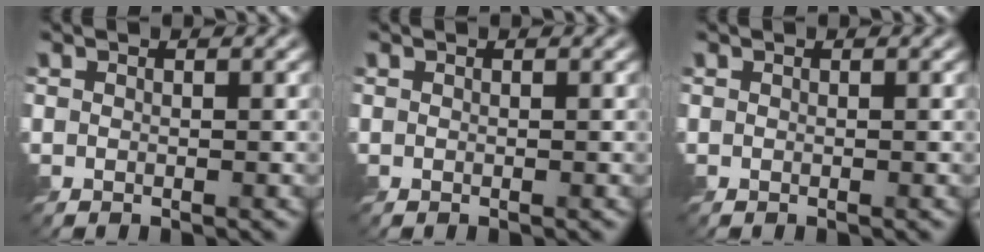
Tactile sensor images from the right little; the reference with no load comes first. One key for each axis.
{"total": 0.0}
{"total": 0.0}